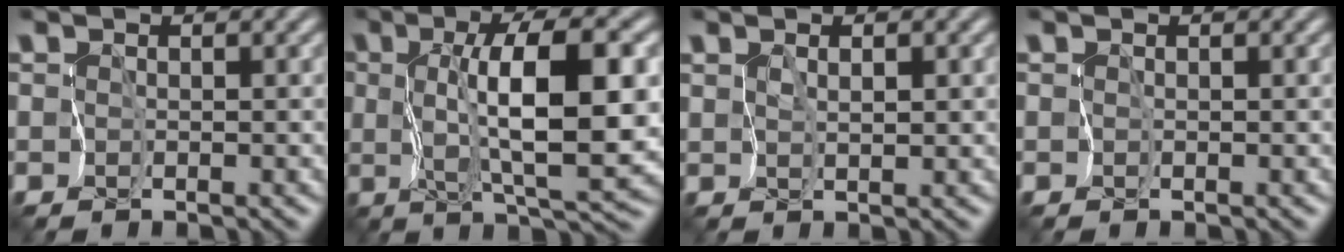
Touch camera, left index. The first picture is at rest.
{"total": 8.7, "force": [1.3, 2.3, 8.3], "torque": [-0.132, 0.006, 0.028]}
{"total": 1.4, "force": [0.7, 0.5, 1.1], "torque": [-0.017, -0.001, 0.021]}
{"total": 0.0}